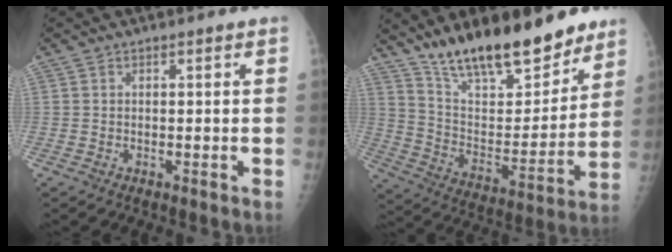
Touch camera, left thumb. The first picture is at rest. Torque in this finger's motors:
{"motor_torque": [0.07, 0.32, 1.43, -1.33, 0.20]}